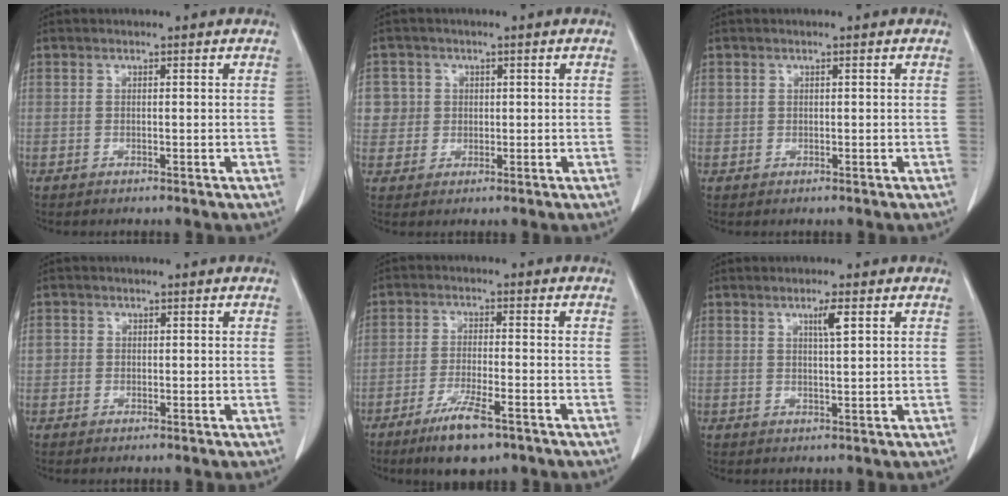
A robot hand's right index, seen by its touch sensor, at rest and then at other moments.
{"total": 4.3, "force": [0.9, 4.2, -0.1], "torque": [0.019, 0.008, 0.018]}
{"total": 0.9, "force": [0.3, 0.8, 0.1], "torque": [0.009, 0.007, 0.004]}
{"total": 1.4, "force": [0.0, 1.3, 0.2], "torque": [0.005, 0.005, -0.001]}
{"total": 7.5, "force": [-4.9, 1.3, 5.6], "torque": [-0.105, -0.014, -0.081]}
{"total": 2.6, "force": [1.2, 0.0, 2.3], "torque": [-0.042, -0.003, 0.021]}